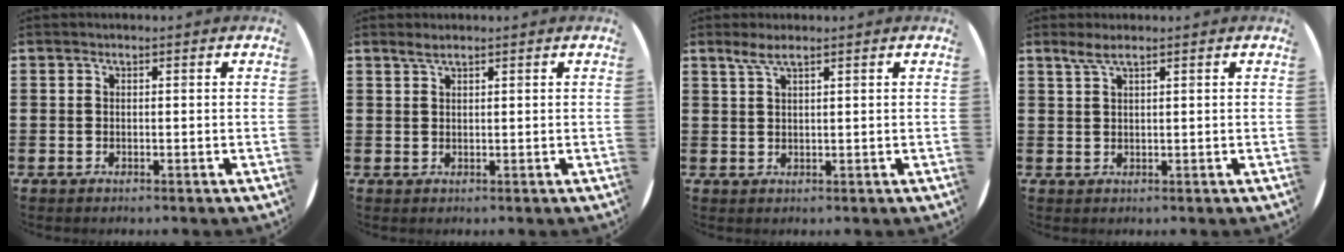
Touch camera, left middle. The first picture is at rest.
{"total": 1.3, "force": [1.1, 0.2, 0.6], "torque": [-0.011, 0.002, 0.020]}
{"total": 2.4, "force": [1.8, 0.3, 1.6], "torque": [-0.034, 0.003, 0.031]}
{"total": 2.2, "force": [1.6, 0.2, 1.5], "torque": [-0.031, 0.003, 0.028]}